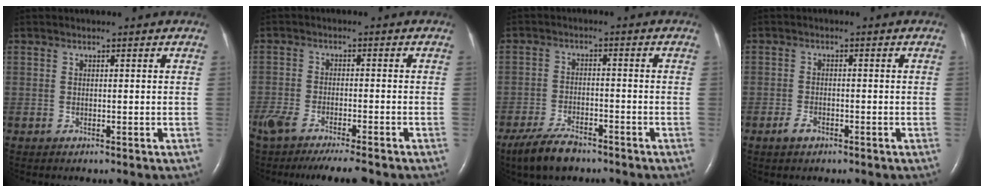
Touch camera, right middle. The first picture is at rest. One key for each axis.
{"total": 13.1, "fx": -10.8, "fy": 2.4, "fz": 7.1, "tx": -0.138, "ty": -0.021, "tz": -0.169}
{"total": 6.4, "fx": -5.1, "fy": 2.0, "fz": 3.4, "tx": -0.076, "ty": -0.010, "tz": -0.092}
{"total": 1.9, "fx": -1.3, "fy": 0.9, "fz": 1.1, "tx": -0.029, "ty": 0.000, "tz": -0.023}